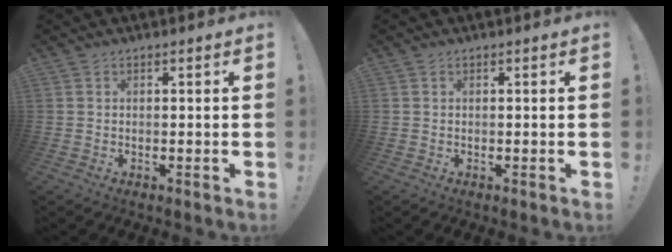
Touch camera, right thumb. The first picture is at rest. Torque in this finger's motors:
{"motor_torque": [-0.04, 0.19, 0.20, -0.06, -0.01]}